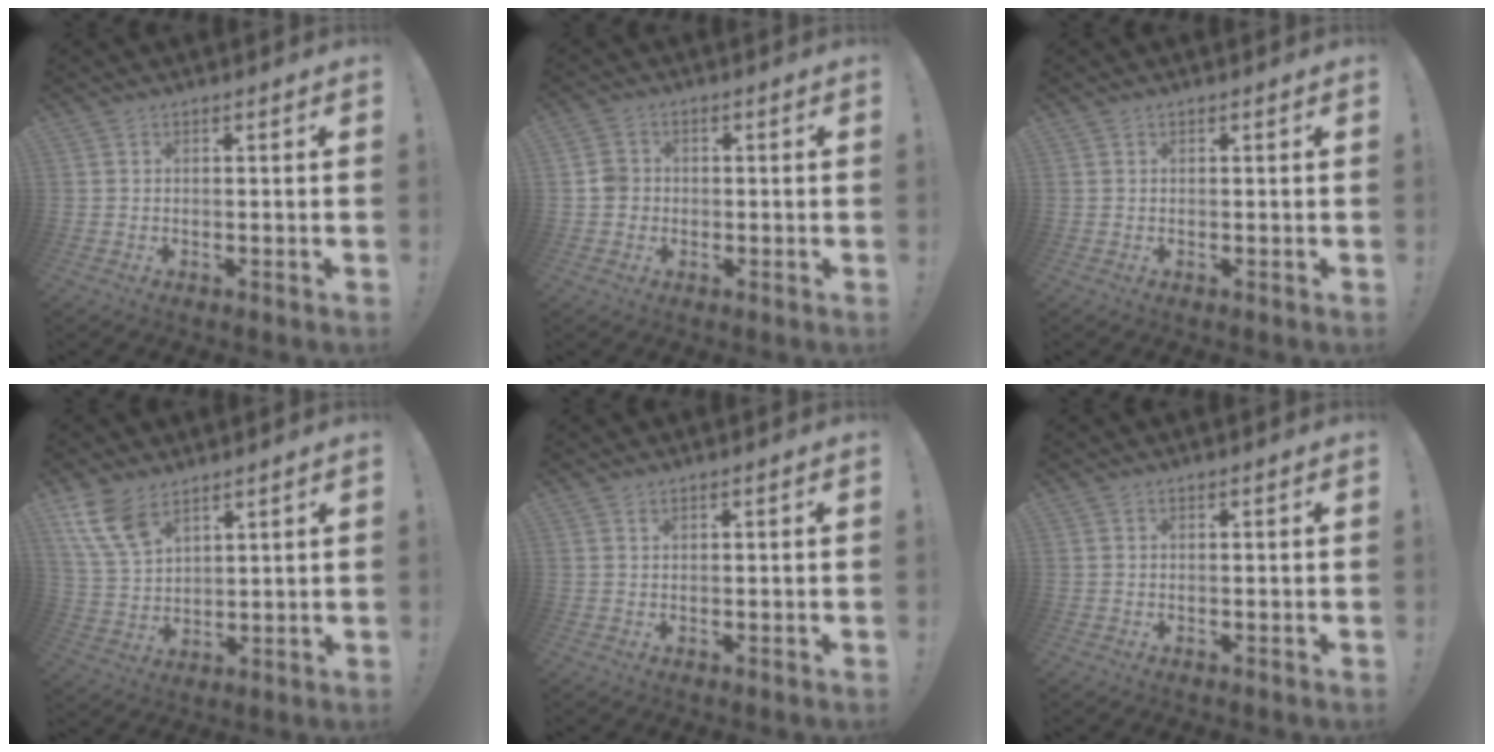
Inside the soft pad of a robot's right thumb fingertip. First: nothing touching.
{"total": 4.4, "force": [-0.5, 4.1, 1.5], "torque": [-0.018, 0.012, -0.006]}
{"total": 0.0}
{"total": 11.2, "force": [7.2, 6.3, 5.8], "torque": [-0.127, -0.030, 0.145]}
{"total": 0.5, "force": [0.4, 0.3, 0.2], "torque": [-0.001, -0.001, 0.008]}
{"total": 0.0}